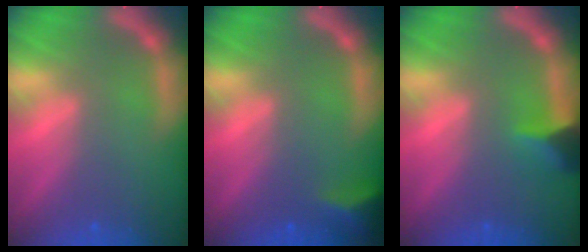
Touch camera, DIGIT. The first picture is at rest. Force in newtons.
{"total": 3.5}
{"total": 2.9}